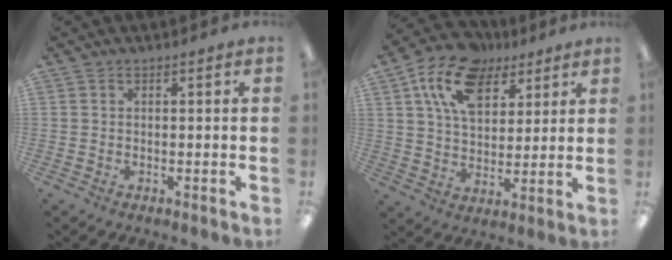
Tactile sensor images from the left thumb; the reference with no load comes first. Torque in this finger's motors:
{"motor_torque": [0.25, 0.29, 1.38, -1.39, 0.25]}